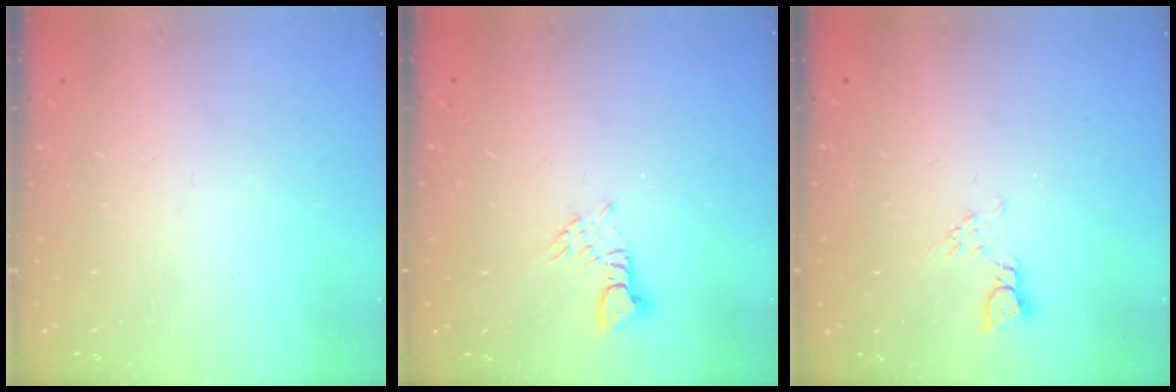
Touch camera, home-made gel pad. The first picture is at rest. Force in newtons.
{"total": 2.9, "press": 2.9, "slide": 0.2}
{"total": 3.7, "press": 3.7, "slide": 0.5}